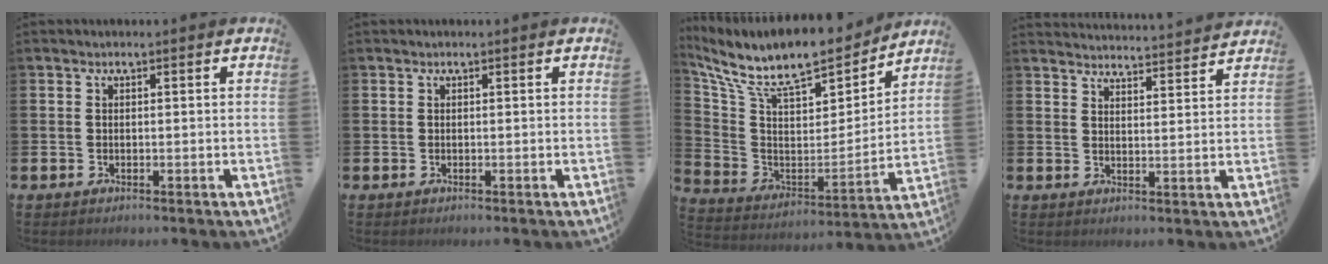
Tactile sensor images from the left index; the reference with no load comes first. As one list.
[{"total": 0.0}, {"total": 10.6, "force": [9.4, 3.0, 4.0], "torque": [-0.114, -0.073, 0.159]}, {"total": 4.0, "force": [3.9, -0.2, 0.1], "torque": [-0.005, -0.034, 0.068]}]